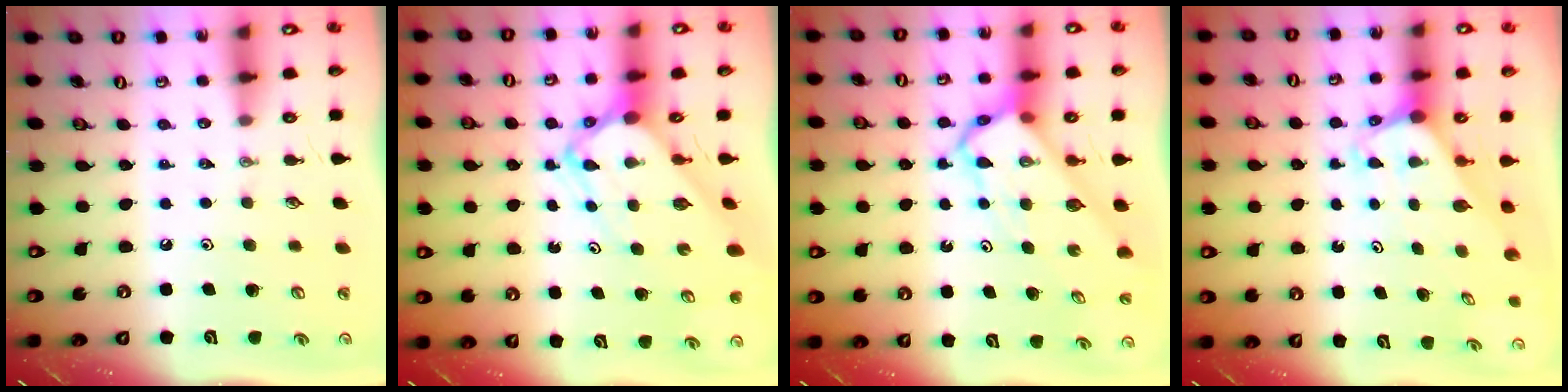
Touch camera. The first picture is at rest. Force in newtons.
{"total": 6.3, "press": 6.2, "slide": 0.5}
{"total": 6.4, "press": 6.3, "slide": 0.7}
{"total": 1.9, "press": 1.9, "slide": 0.2}